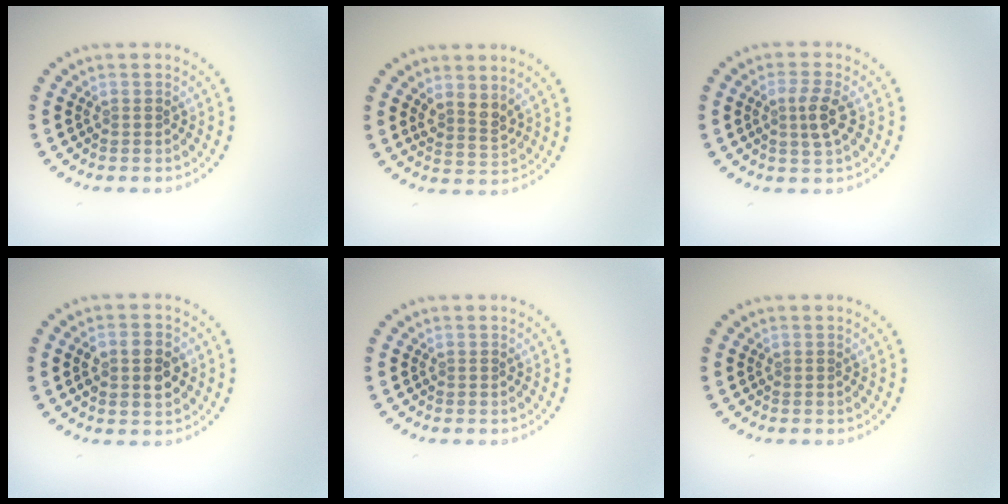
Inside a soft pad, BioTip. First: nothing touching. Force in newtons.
{"total": 2.2, "press": 1.7, "slide": 1.4}
{"total": 2.4, "press": 2.3, "slide": 0.8}
{"total": 3.8, "press": 3.8, "slide": 0.2}
{"total": 0.0}
{"total": 0.0}